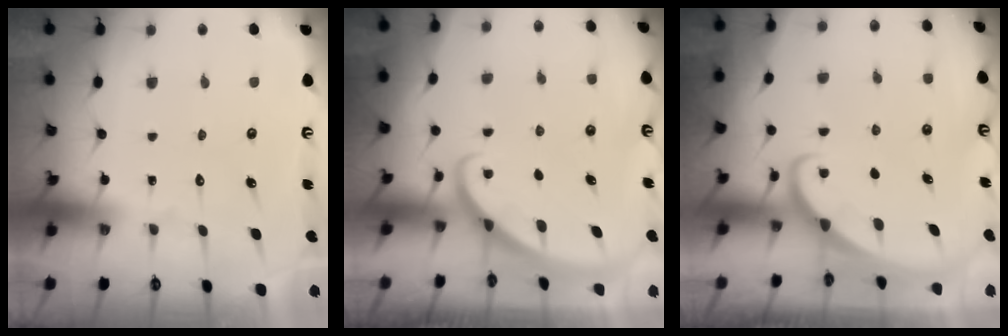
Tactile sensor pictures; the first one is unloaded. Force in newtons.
{"total": 2.1, "press": 2.1, "slide": 0.1}
{"total": 1.7, "press": 1.6, "slide": 0.1}